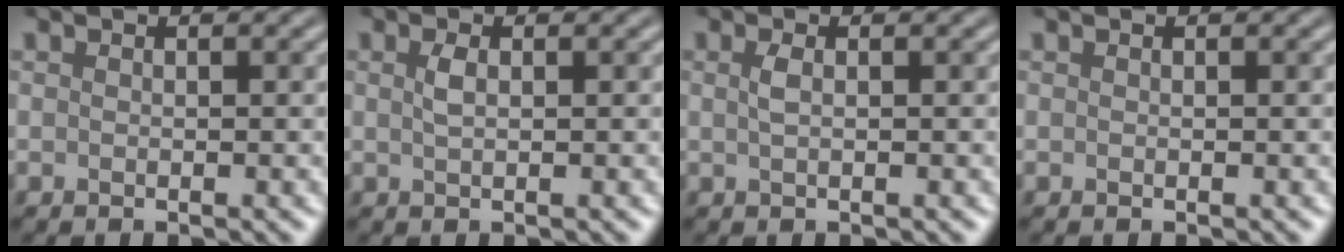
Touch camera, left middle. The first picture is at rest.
{"total": 1.2, "force": [0.4, 0.5, 1.0], "torque": [-0.024, 0.003, 0.008]}
{"total": 1.1, "force": [0.3, 0.4, 1.0], "torque": [-0.020, 0.004, 0.006]}
{"total": 0.0}